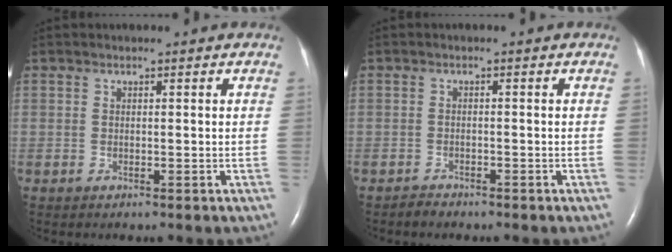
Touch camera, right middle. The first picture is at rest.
{"total": 1.1, "force": [-1.1, 0.3, 0.0], "torque": [-0.005, -0.001, -0.020]}